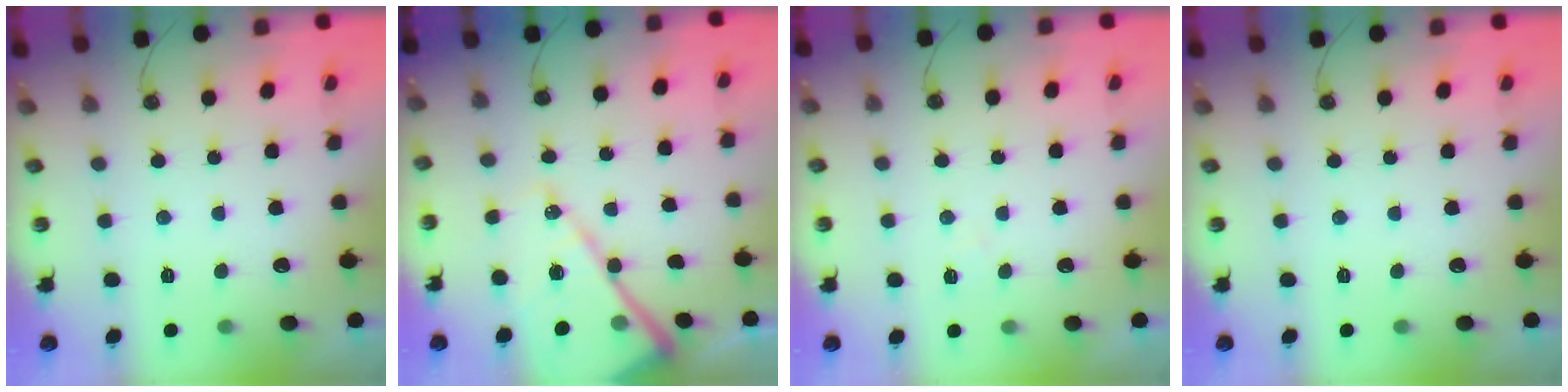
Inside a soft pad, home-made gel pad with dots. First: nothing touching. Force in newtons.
{"total": 16.9, "press": 16.8, "slide": 1.7}
{"total": 4.6, "press": 4.6, "slide": 0.7}
{"total": 0.0}